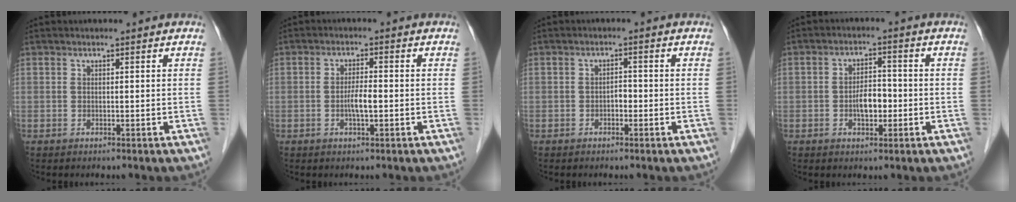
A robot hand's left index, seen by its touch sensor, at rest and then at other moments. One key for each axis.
{"total": 3.0, "fx": -0.8, "fy": 0.5, "fz": 2.8, "tx": -0.055, "ty": -0.002, "tz": -0.016}
{"total": 1.5, "fx": -0.8, "fy": 0.8, "fz": 1.1, "tx": -0.013, "ty": 0.002, "tz": -0.014}
{"total": 4.3, "fx": -1.3, "fy": 2.1, "fz": 3.5, "tx": -0.062, "ty": 0.004, "tz": -0.022}